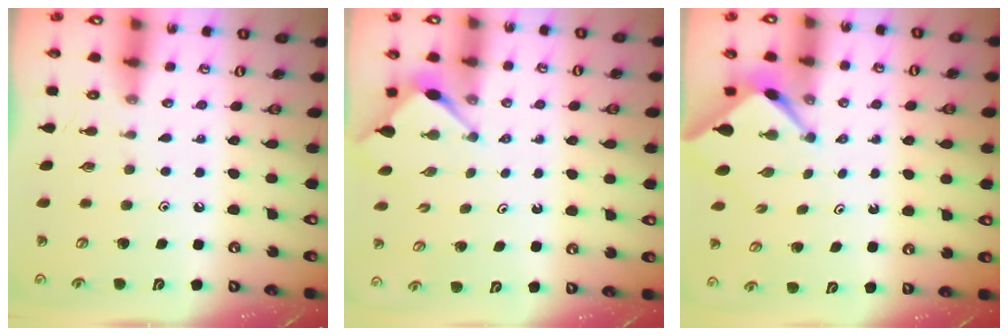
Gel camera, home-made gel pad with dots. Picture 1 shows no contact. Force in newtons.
{"total": 2.9, "press": 2.9, "slide": 0.1}
{"total": 2.7, "press": 2.7, "slide": 0.3}